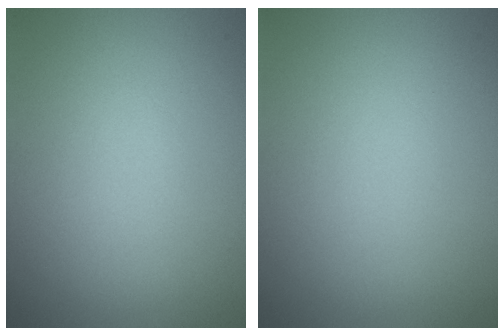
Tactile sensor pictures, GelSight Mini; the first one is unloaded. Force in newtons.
{"total": 0.0}